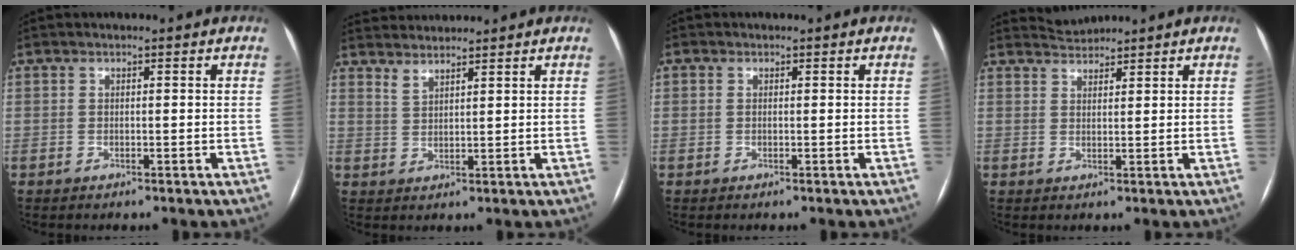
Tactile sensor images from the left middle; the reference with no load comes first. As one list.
[{"total": 5.1, "force": [5.0, 0.6, 0.6], "torque": [-0.008, 0.016, 0.088]}, {"total": 0.0}, {"total": 2.4, "force": [2.3, -0.2, -0.7], "torque": [0.003, 0.007, 0.049]}]